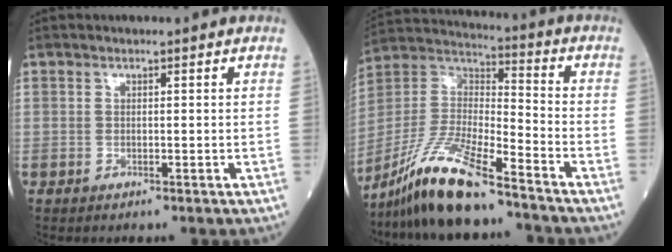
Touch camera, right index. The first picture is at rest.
{"total": 15.0, "force": [-11.5, 1.7, 9.6], "torque": [-0.197, -0.012, -0.210]}